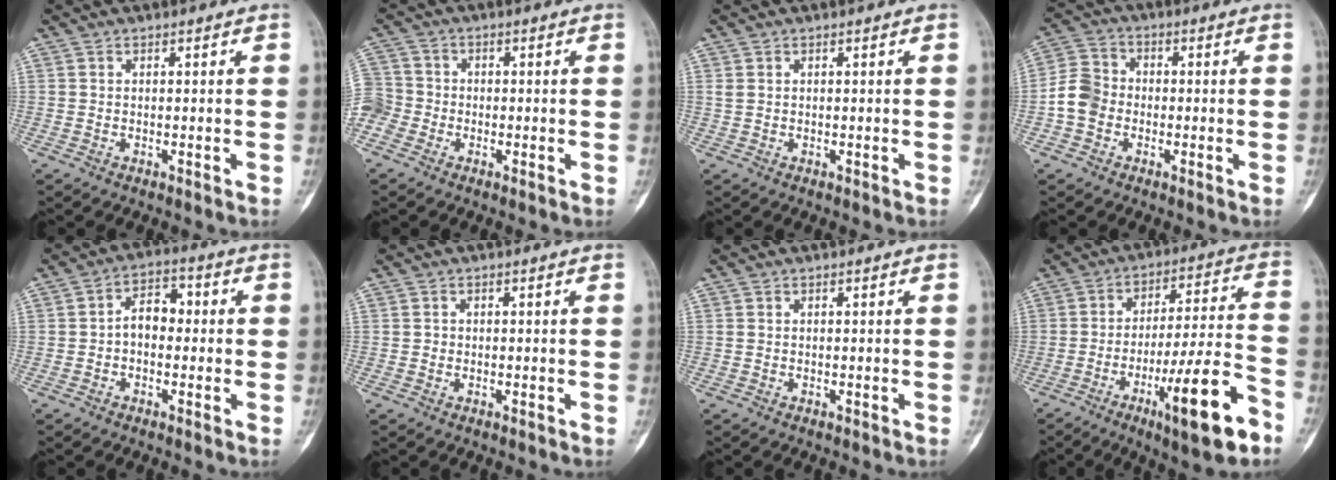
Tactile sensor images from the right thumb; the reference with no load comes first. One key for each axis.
{"total": 7.6, "fx": -2.9, "fy": 6.6, "fz": 2.1, "tx": -0.055, "ty": 0.020, "tz": -0.064}
{"total": 1.1, "fx": 0.3, "fy": 0.9, "fz": 0.6, "tx": -0.014, "ty": 0.005, "tz": 0.008}
{"total": 6.7, "fx": -1.6, "fy": 5.7, "fz": 3.3, "tx": -0.048, "ty": 0.022, "tz": -0.044}
{"total": 6.1, "fx": -0.3, "fy": 4.1, "fz": 4.4, "tx": -0.053, "ty": 0.024, "tz": -0.016}
{"total": 0.6, "fx": -0.1, "fy": 0.5, "fz": 0.1, "tx": 0.000, "ty": 0.003, "tz": -0.004}
{"total": 0.0}
{"total": 17.8, "fx": -8.8, "fy": 2.7, "fz": 15.3, "tx": -0.254, "ty": 0.038, "tz": -0.131}